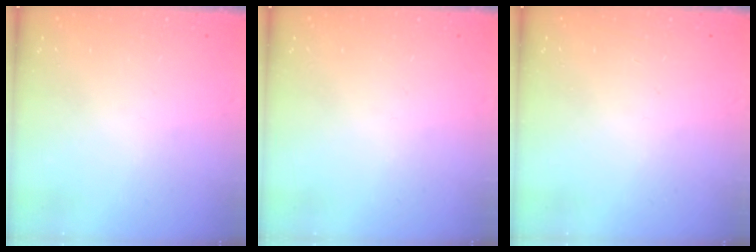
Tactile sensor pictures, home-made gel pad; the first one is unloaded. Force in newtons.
{"total": 0.0}
{"total": 0.0}